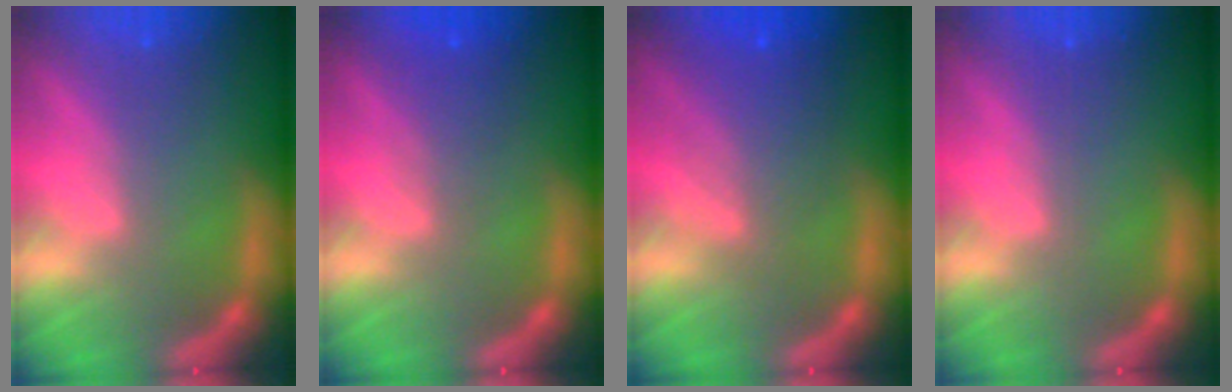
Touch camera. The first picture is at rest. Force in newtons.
{"total": 2.4}
{"total": 5.6}
{"total": 0.0}